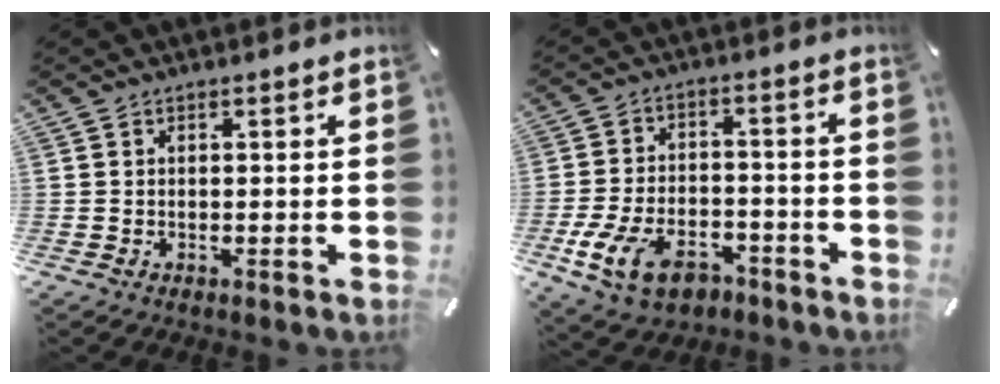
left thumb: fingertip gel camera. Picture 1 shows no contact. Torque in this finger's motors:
{"motor_torque": [0.23, 3.36, 1.41, 1.06, 0.12]}